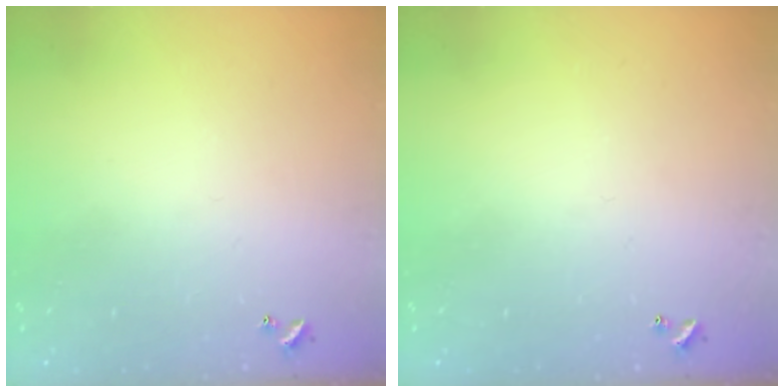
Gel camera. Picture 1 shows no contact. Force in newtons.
{"total": 0.0}